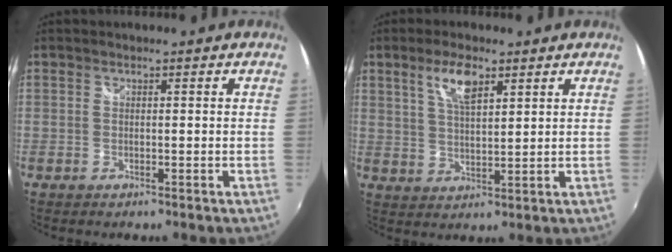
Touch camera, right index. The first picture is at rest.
{"total": 6.4, "force": [3.5, 2.3, 4.8], "torque": [-0.088, 0.005, 0.069]}